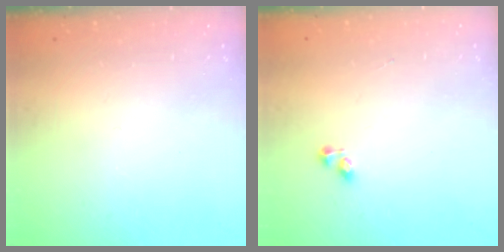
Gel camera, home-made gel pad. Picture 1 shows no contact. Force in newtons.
{"total": 2.4, "press": 2.3, "slide": 0.6}